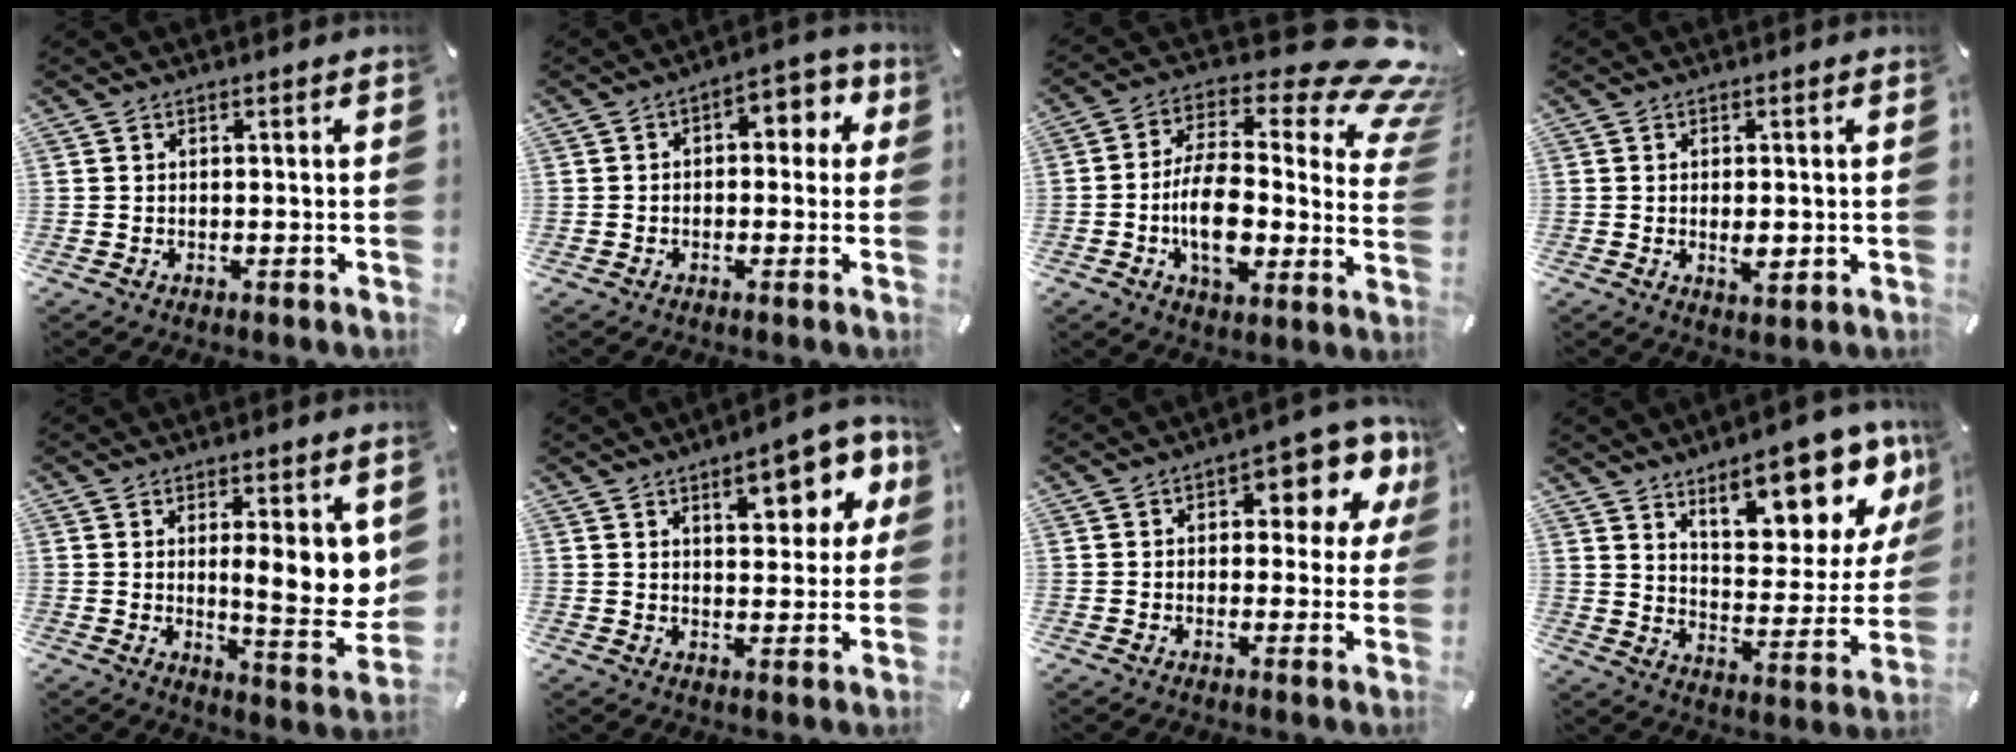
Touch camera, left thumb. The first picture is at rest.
{"total": 6.4, "force": [0.5, 4.1, 4.9], "torque": [-0.056, 0.002, -0.003]}
{"total": 20.7, "force": [3.2, 11.5, 16.9], "torque": [-0.275, -0.046, 0.053]}
{"total": 3.4, "force": [-0.3, 1.8, 2.9], "torque": [-0.035, -0.003, -0.006]}
{"total": 12.9, "force": [2.0, 3.6, 12.2], "torque": [-0.158, -0.020, 0.031]}
{"total": 12.6, "force": [5.8, 5.9, 9.5], "torque": [-0.112, -0.024, 0.089]}
{"total": 11.0, "force": [4.4, 5.7, 8.4], "torque": [-0.093, -0.031, 0.070]}
{"total": 17.3, "force": [12.3, 6.9, 10.0], "torque": [-0.120, -0.095, 0.203]}